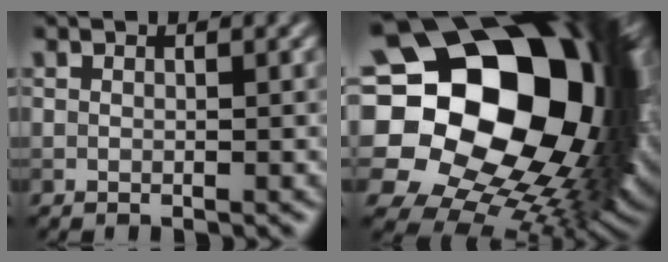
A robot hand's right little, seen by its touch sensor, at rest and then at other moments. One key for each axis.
{"total": 23.3, "fx": 3.8, "fy": 17.5, "fz": 15.0, "tx": -0.301, "ty": -0.013, "tz": 0.074}